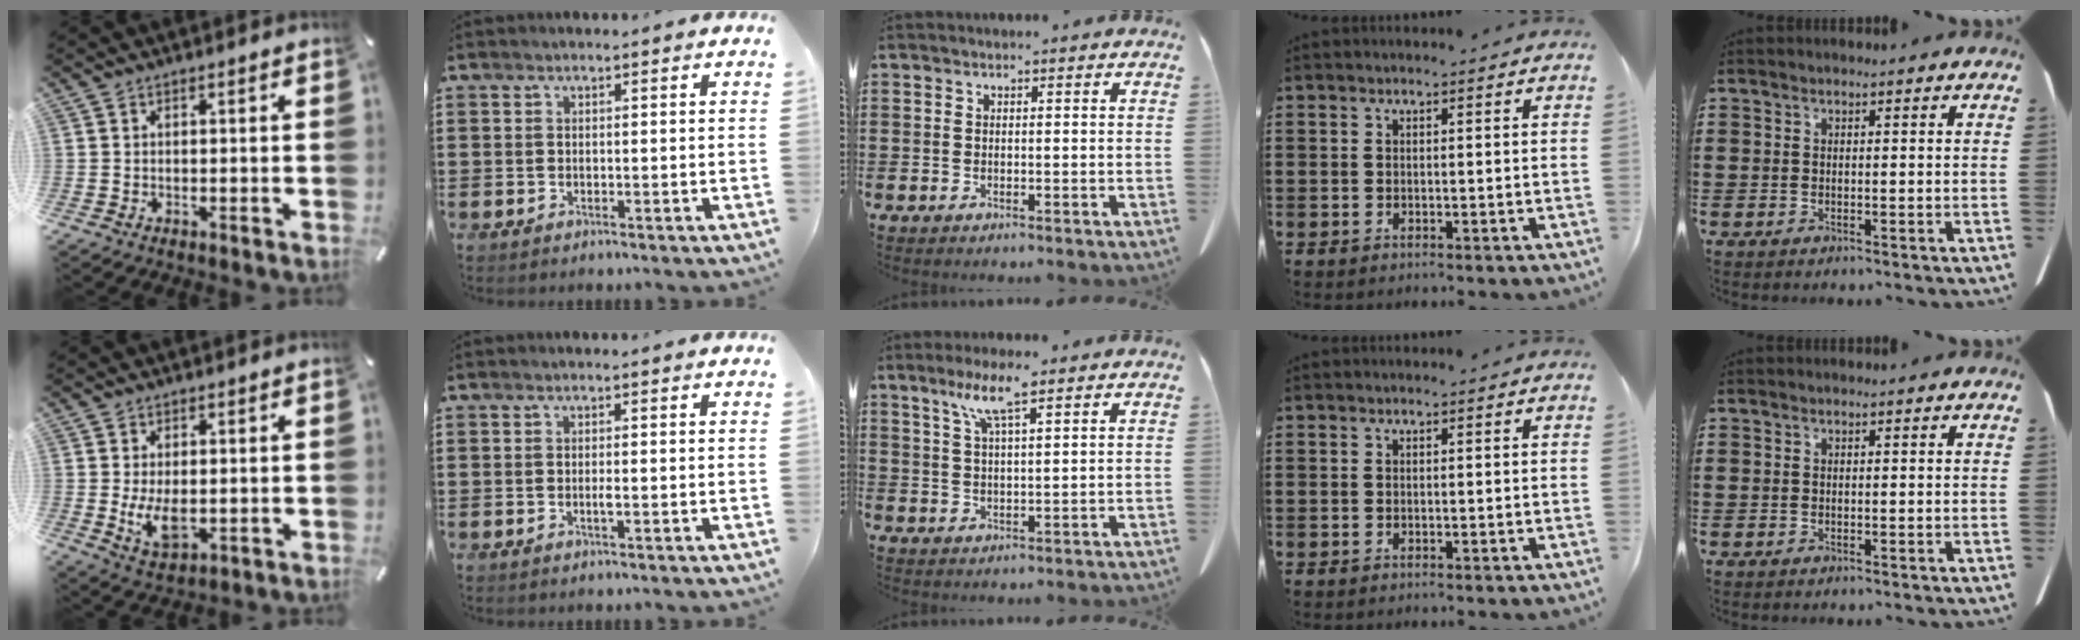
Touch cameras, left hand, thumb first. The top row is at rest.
{"thumb": {"total": 6.8, "force": [-0.2, 4.0, 5.5], "torque": [-0.107, -0.007, -0.006]}, "index": {"total": 1.0, "force": [-0.2, -0.1, 1.0], "torque": [-0.018, -0.005, -0.003]}, "middle": {"total": 6.2, "force": [4.1, 0.7, 4.7], "torque": [-0.102, 0.000, 0.070]}}